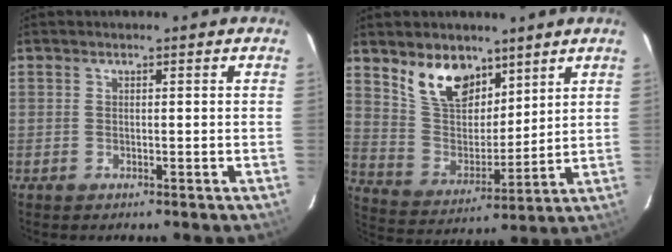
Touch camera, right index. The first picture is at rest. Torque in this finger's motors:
{"motor_torque": [0.56, 0.53, 0.36, 0.09]}